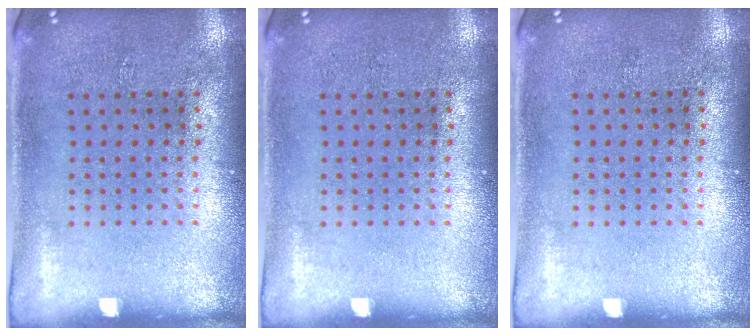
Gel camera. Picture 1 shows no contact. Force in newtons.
{"total": 0.0}
{"total": 0.0}